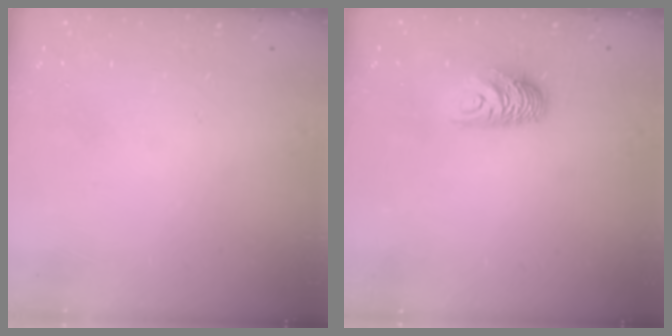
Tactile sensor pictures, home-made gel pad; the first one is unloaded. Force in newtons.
{"total": 8.5, "press": 8.5, "slide": 0.3}